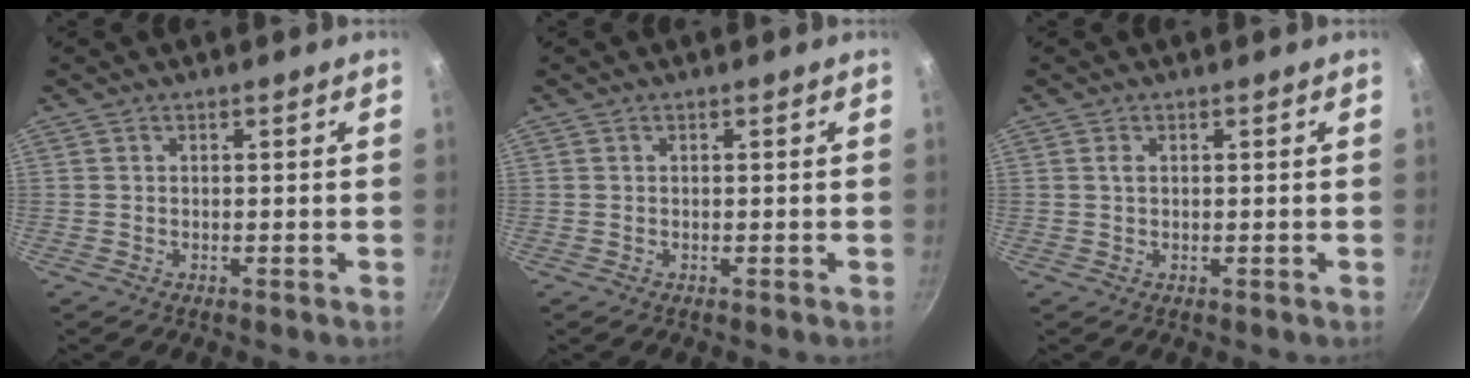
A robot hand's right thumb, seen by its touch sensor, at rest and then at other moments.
{"total": 0.0}
{"total": 1.1, "force": [0.3, 0.6, 0.8], "torque": [-0.015, 0.002, 0.004]}